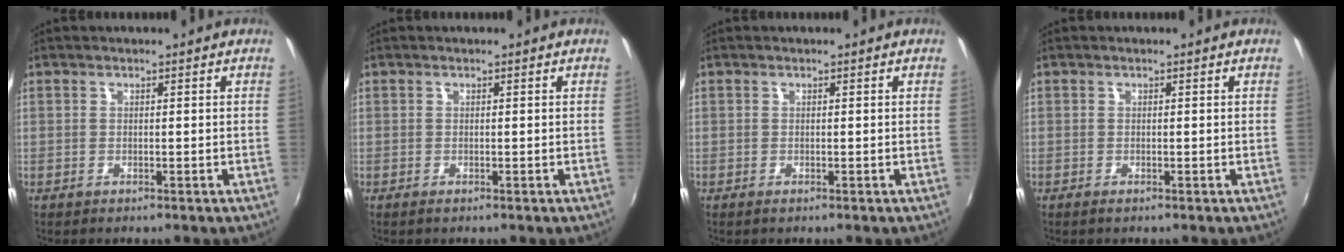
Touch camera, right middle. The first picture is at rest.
{"total": 0.0}
{"total": 0.0}
{"total": 0.0}